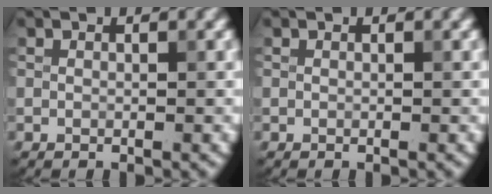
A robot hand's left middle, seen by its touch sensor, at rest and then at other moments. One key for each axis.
{"total": 0.0}